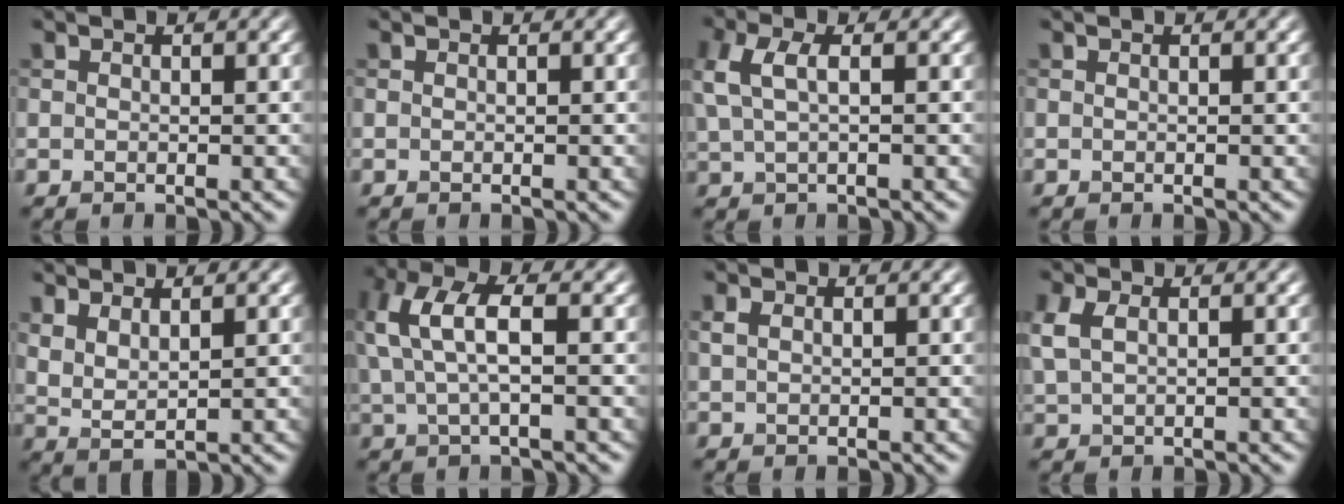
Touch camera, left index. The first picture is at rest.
{"total": 0.0}
{"total": 3.3, "force": [0.8, 1.4, 2.9], "torque": [-0.073, 0.009, 0.015]}
{"total": 0.0}
{"total": 2.5, "force": [1.6, 0.9, 1.8], "torque": [-0.044, -0.007, 0.036]}
{"total": 5.4, "force": [1.0, 2.1, 4.9], "torque": [-0.111, 0.011, 0.014]}
{"total": 1.0, "force": [0.5, 0.7, 0.6], "torque": [-0.016, 0.002, 0.010]}
{"total": 3.0, "force": [0.9, 1.9, 2.2], "torque": [-0.059, 0.005, 0.021]}